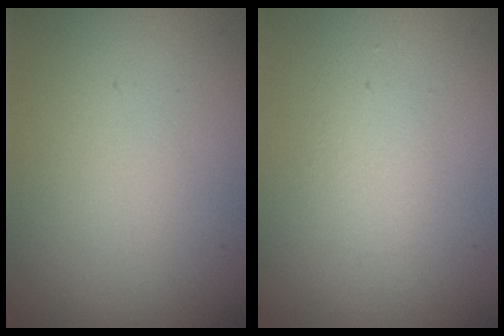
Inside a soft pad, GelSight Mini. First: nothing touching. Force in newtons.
{"total": 1.0, "press": 1.0, "slide": 0.1}